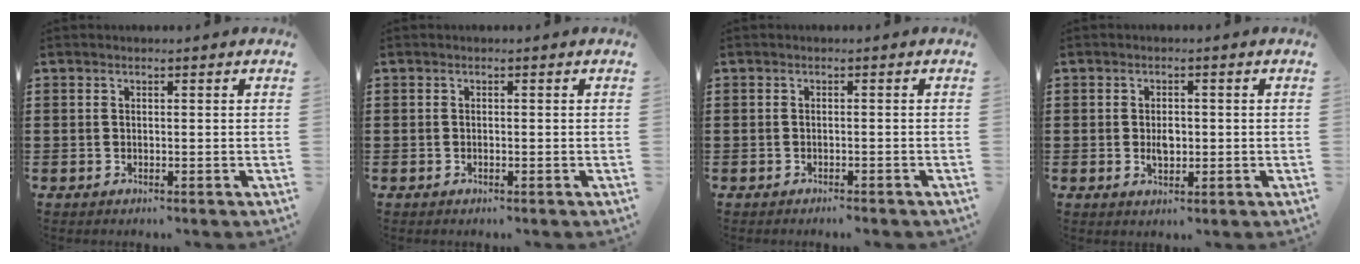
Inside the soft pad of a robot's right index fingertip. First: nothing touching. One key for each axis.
{"total": 0.0}
{"total": 0.7, "fx": -0.6, "fy": 0.0, "fz": 0.3, "tx": -0.008, "ty": -0.002, "tz": -0.012}
{"total": 2.5, "fx": -0.1, "fy": 1.5, "fz": 2.0, "tx": -0.032, "ty": 0.000, "tz": -0.004}